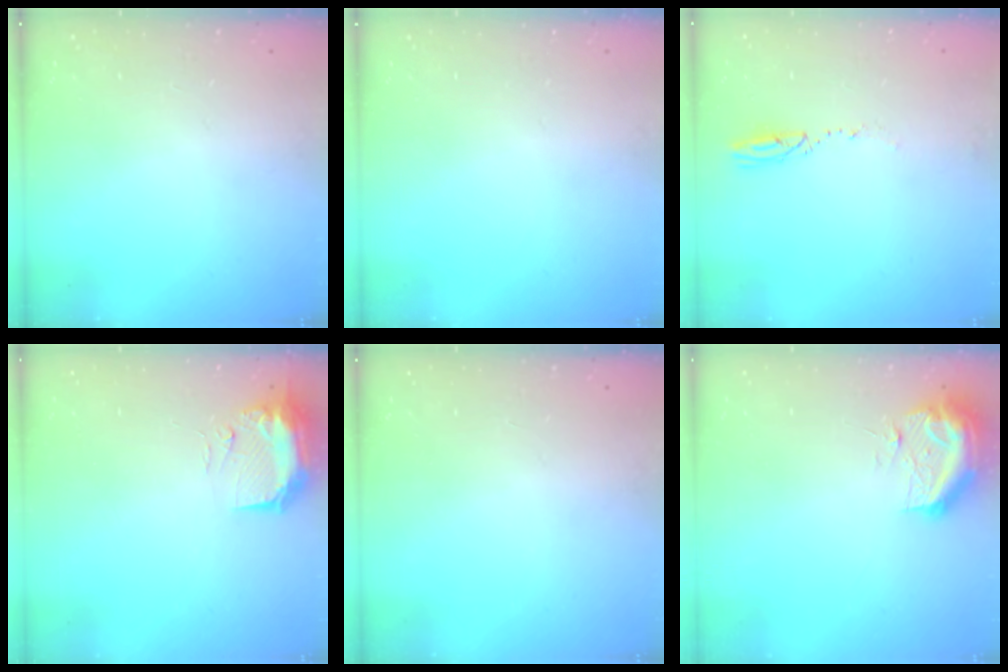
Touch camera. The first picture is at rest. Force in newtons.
{"total": 0.0}
{"total": 2.9, "press": 2.9, "slide": 0.4}
{"total": 10.4, "press": 9.9, "slide": 3.0}
{"total": 0.0}
{"total": 10.3, "press": 10.3, "slide": 0.6}